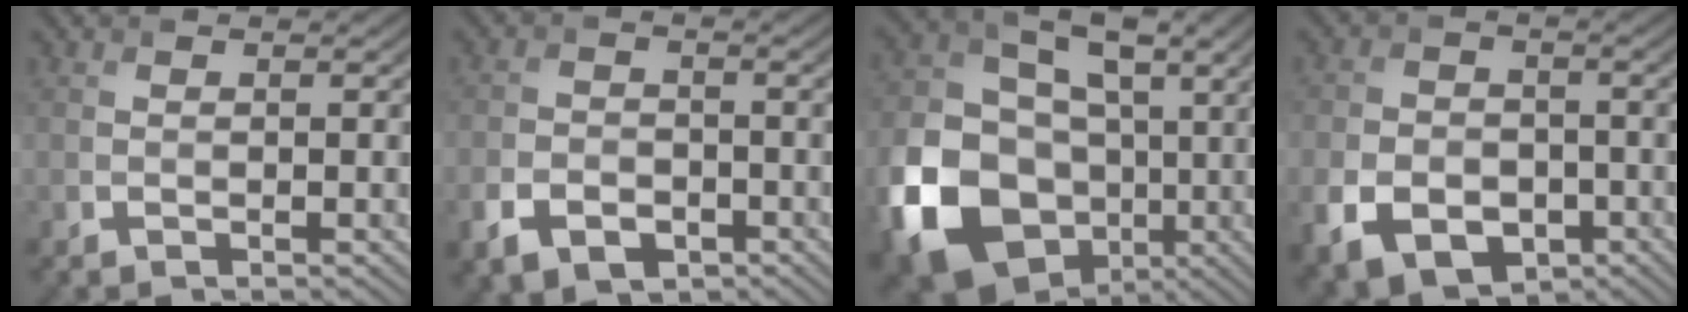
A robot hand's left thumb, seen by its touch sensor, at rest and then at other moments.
{"total": 5.6, "force": [-3.0, 3.7, 2.9], "torque": [-0.063, -0.012, -0.053]}
{"total": 16.9, "force": [-4.4, 12.8, 10.2], "torque": [-0.221, -0.024, -0.070]}
{"total": 9.6, "force": [-4.2, 7.2, 4.9], "torque": [-0.110, -0.035, -0.081]}